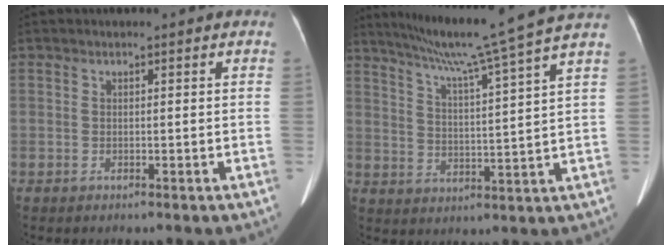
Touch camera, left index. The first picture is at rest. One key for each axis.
{"total": 16.1, "fx": 13.1, "fy": -2.9, "fz": 8.9, "tx": -0.149, "ty": -0.019, "tz": 0.183}